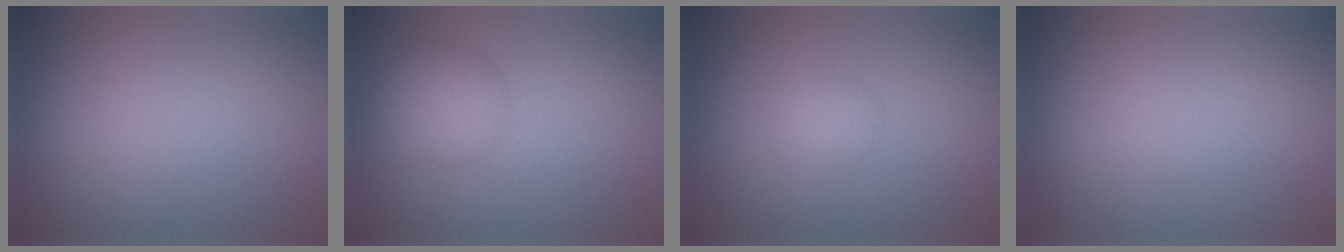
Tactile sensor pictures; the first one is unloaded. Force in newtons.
{"total": 3.6, "press": 3.6, "slide": 0.1}
{"total": 1.0, "press": 1.0, "slide": 0.1}
{"total": 0.0}